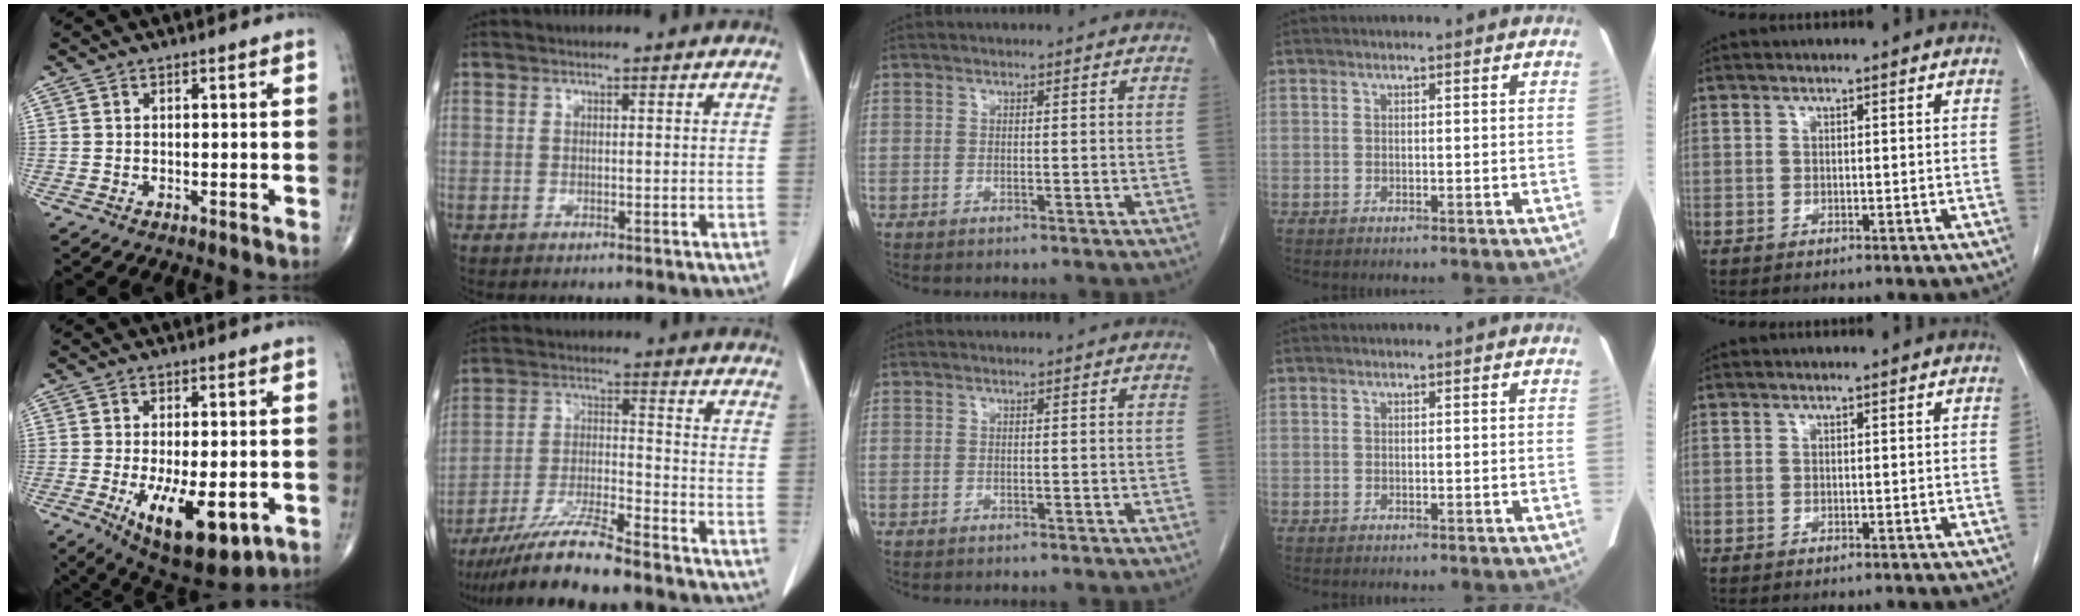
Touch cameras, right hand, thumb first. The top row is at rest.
{"thumb": {"total": 14.6, "force": [-4.6, 6.2, 12.4], "torque": [-0.191, -0.018, -0.053]}, "index": {"total": 10.7, "force": [-8.9, 0.3, 5.9], "torque": [-0.108, -0.018, -0.161]}}